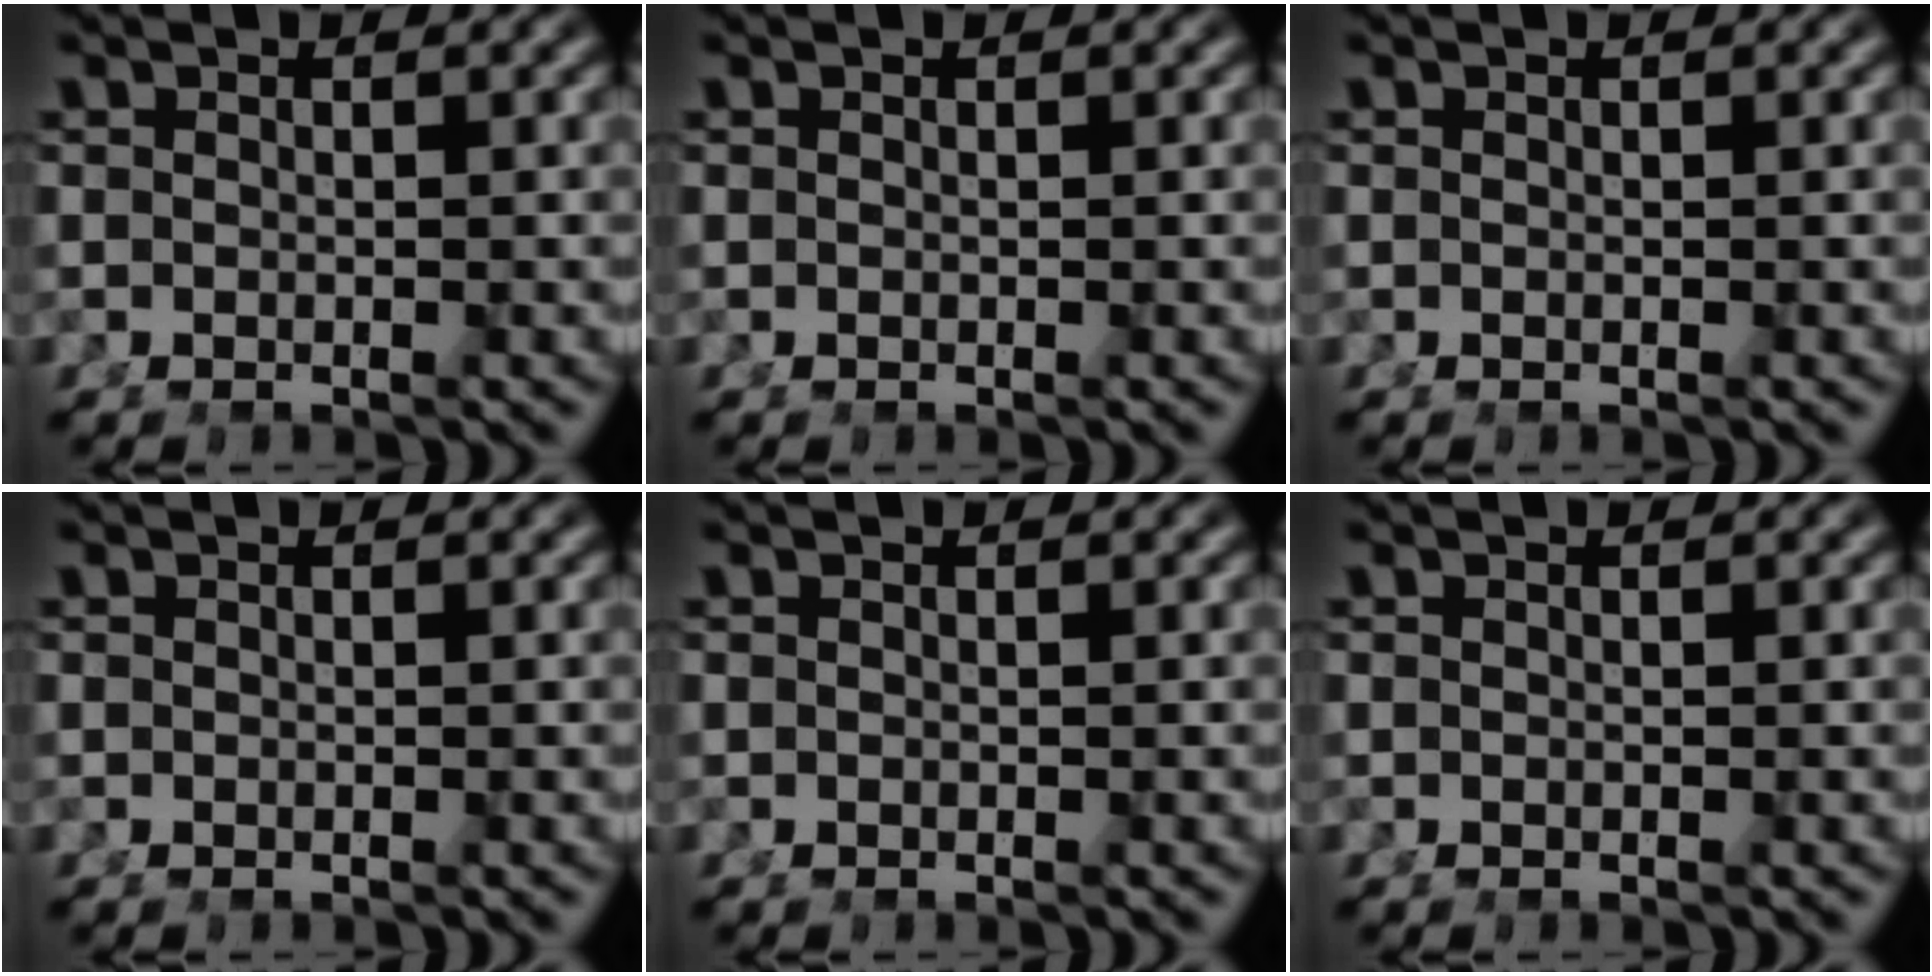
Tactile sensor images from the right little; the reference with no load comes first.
{"total": 0.0}
{"total": 0.0}
{"total": 0.0}
{"total": 0.0}
{"total": 0.0}